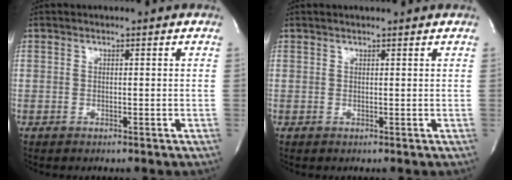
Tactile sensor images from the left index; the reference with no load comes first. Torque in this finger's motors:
{"motor_torque": [0.19, -0.23, -0.06, -0.01]}